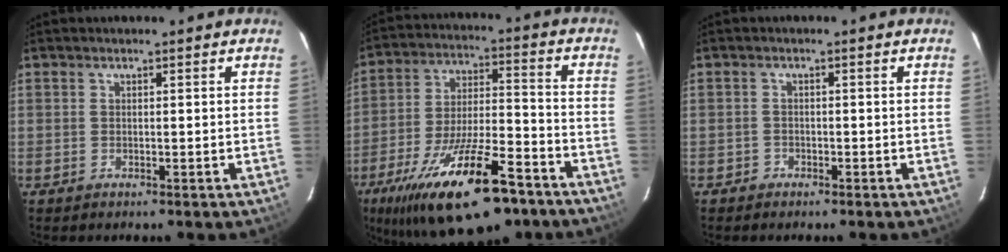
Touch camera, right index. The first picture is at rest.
{"total": 23.8, "force": [-15.5, 7.4, 16.3], "torque": [-0.300, -0.030, -0.245]}
{"total": 1.4, "force": [-1.0, 1.0, -0.1], "torque": [-0.003, 0.006, -0.016]}